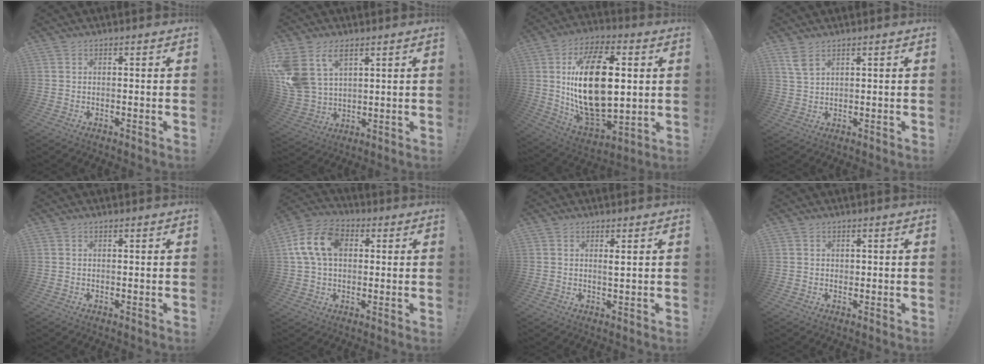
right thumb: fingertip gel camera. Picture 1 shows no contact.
{"total": 11.9, "force": [6.5, 7.6, 6.6], "torque": [-0.145, -0.031, 0.129]}
{"total": 25.7, "force": [4.0, 14.0, 21.2], "torque": [-0.402, -0.014, 0.069]}
{"total": 4.2, "force": [2.7, 1.6, 2.8], "torque": [-0.055, -0.012, 0.049]}
{"total": 0.0}
{"total": 13.7, "force": [3.1, 9.5, 9.4], "torque": [-0.175, 0.011, 0.058]}
{"total": 1.5, "force": [0.8, -0.1, 1.2], "torque": [-0.004, -0.011, 0.008]}
{"total": 0.8, "force": [0.4, 0.7, 0.1], "torque": [0.004, -0.001, 0.005]}